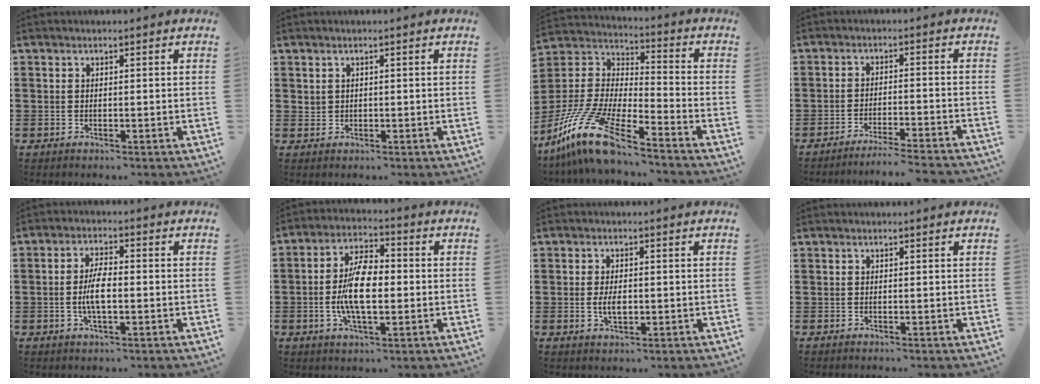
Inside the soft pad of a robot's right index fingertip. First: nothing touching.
{"total": 1.3, "force": [0.8, 1.0, 0.2], "torque": [-0.006, 0.006, 0.016]}
{"total": 13.0, "force": [-10.4, 1.9, 7.6], "torque": [-0.187, 0.008, -0.214]}
{"total": 3.6, "force": [-3.4, -0.5, 0.9], "torque": [-0.018, -0.005, -0.070]}
{"total": 5.0, "force": [-0.6, 1.8, 4.6], "torque": [-0.103, -0.001, -0.018]}
{"total": 8.9, "force": [-0.9, 4.0, 8.0], "torque": [-0.173, 0.001, -0.024]}
{"total": 3.2, "force": [-0.3, 1.5, 2.8], "torque": [-0.054, 0.002, -0.005]}
{"total": 0.0}